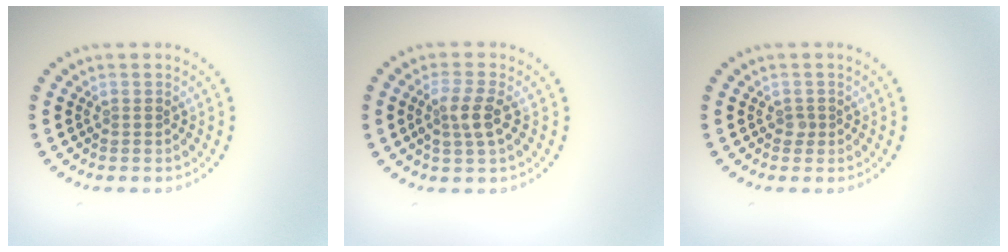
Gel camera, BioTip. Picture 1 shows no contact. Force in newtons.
{"total": 2.5, "press": 2.3, "slide": 0.9}
{"total": 0.7, "press": 0.5, "slide": 0.5}